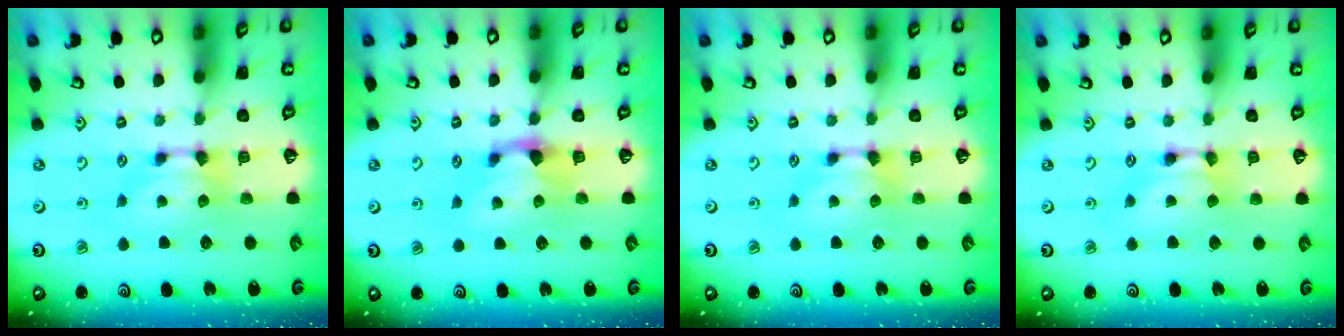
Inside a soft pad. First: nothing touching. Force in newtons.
{"total": 0.9, "press": 0.5, "slide": 0.8}
{"total": 0.0}
{"total": 1.7, "press": 1.7, "slide": 0.2}